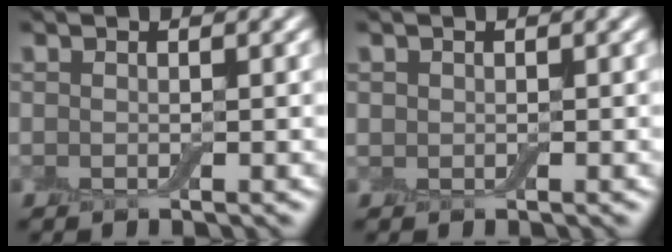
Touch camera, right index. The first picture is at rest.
{"total": 0.6, "force": [0.2, 0.6, -0.2], "torque": [0.012, 0.000, 0.001]}